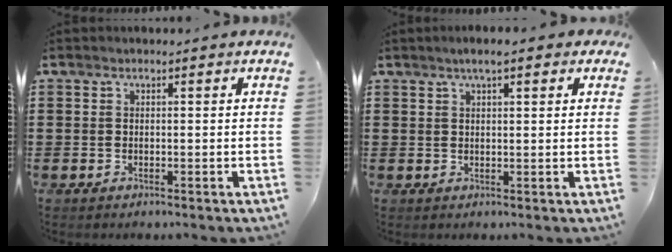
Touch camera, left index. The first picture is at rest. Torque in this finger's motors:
{"motor_torque": [1.54, -0.60, 0.48, 0.09]}